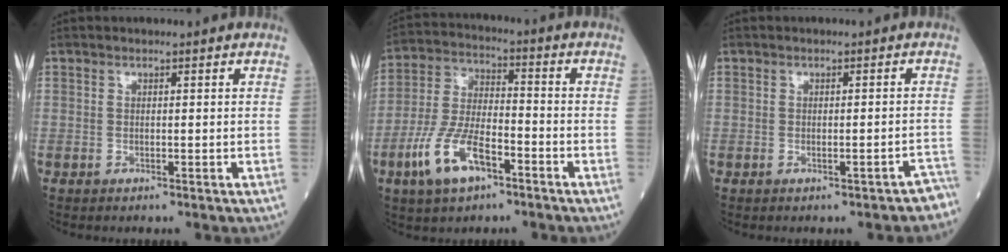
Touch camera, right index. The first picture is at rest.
{"total": 11.0, "force": [-5.5, 4.2, 8.5], "torque": [-0.189, 0.003, -0.104]}
{"total": 3.3, "force": [-2.8, 0.7, 1.6], "torque": [-0.004, 0.015, -0.031]}